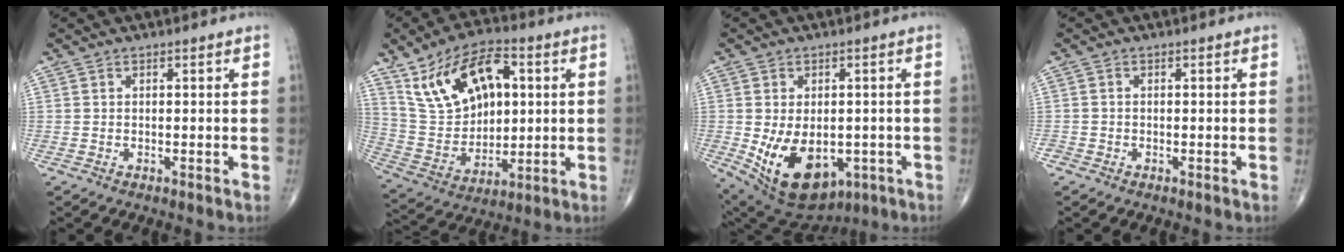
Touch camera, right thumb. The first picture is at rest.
{"total": 18.4, "force": [6.3, 11.0, 13.3], "torque": [-0.202, -0.005, 0.125]}
{"total": 15.3, "force": [-4.0, 9.7, 11.2], "torque": [-0.176, -0.009, -0.036]}
{"total": 1.0, "force": [-0.6, 0.8, 0.1], "torque": [0.002, 0.003, -0.016]}